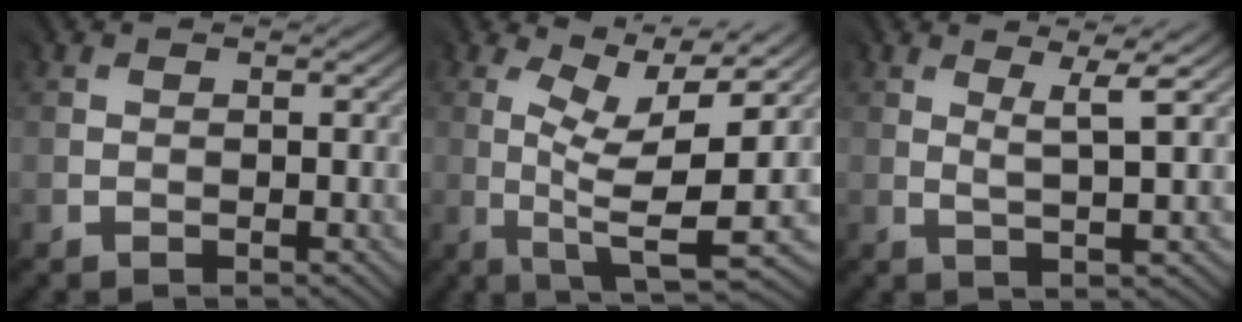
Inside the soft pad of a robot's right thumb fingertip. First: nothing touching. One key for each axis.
{"total": 9.4, "fx": 1.1, "fy": 2.0, "fz": 9.2, "tx": -0.164, "ty": 0.005, "tz": 0.036}
{"total": 3.1, "fx": 1.4, "fy": 0.1, "fz": 2.7, "tx": -0.052, "ty": 0.001, "tz": 0.033}